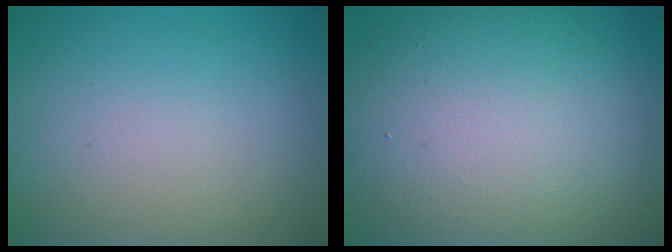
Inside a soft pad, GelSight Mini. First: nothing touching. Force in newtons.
{"total": 15.3, "press": 15.3, "slide": 0.8}